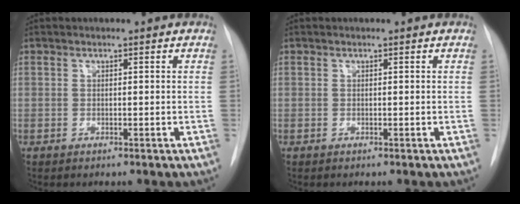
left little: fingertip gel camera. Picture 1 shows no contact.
{"total": 0.0}